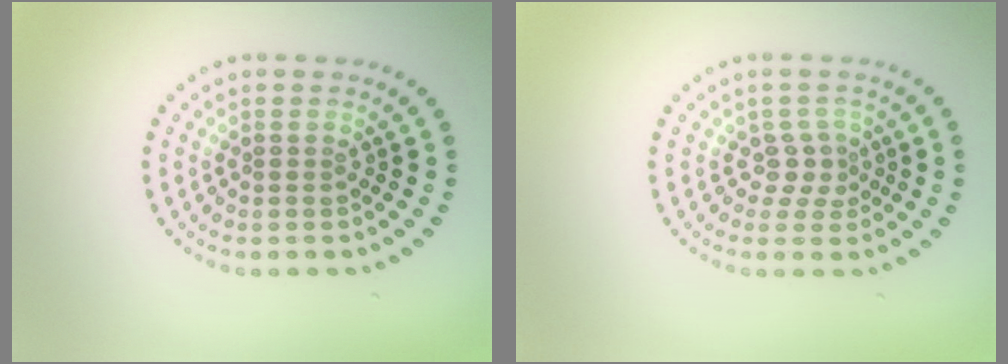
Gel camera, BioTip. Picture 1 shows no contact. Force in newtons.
{"total": 1.9, "press": 1.3, "slide": 1.3}